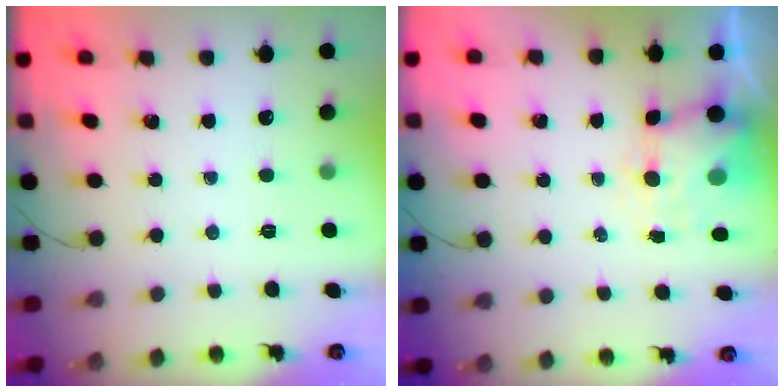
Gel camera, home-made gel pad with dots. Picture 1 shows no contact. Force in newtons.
{"total": 5.7, "press": 5.6, "slide": 0.9}